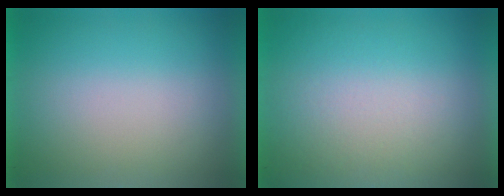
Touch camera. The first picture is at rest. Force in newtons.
{"total": 2.5}